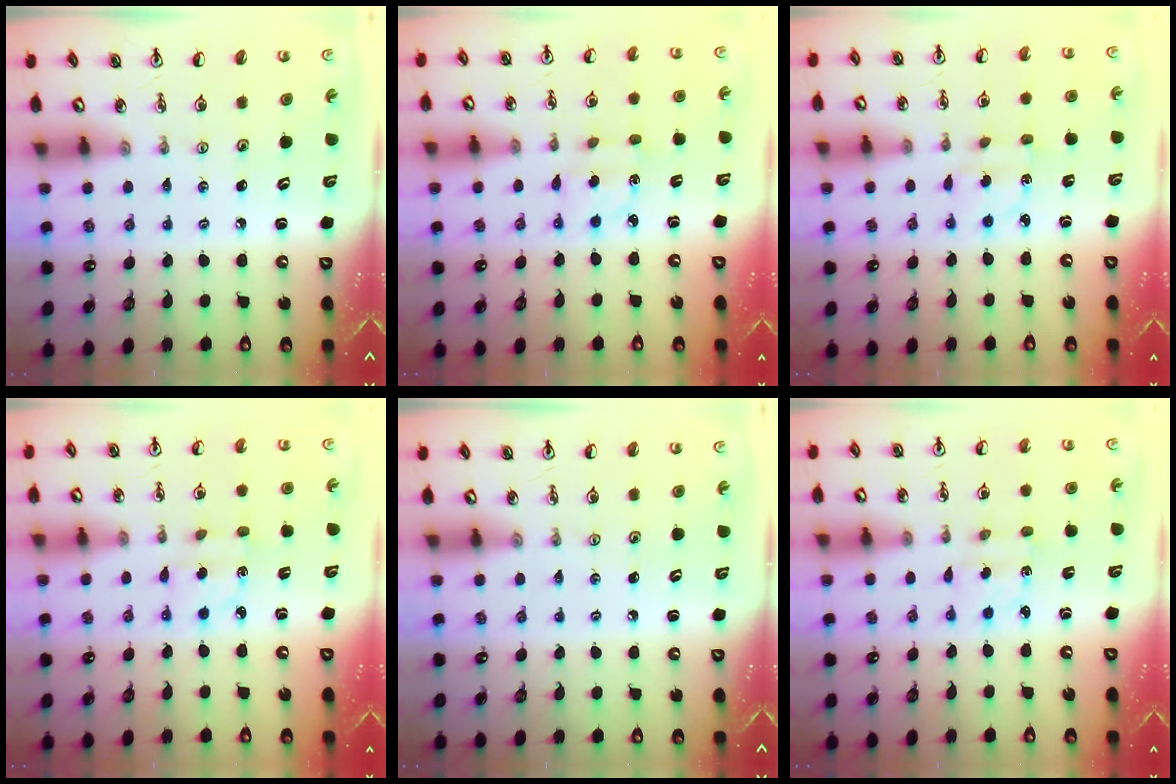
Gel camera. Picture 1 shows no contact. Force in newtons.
{"total": 2.9, "press": 2.8, "slide": 0.7}
{"total": 2.7, "press": 2.7, "slide": 0.5}
{"total": 2.9, "press": 2.8, "slide": 0.7}
{"total": 0.0}
{"total": 2.4, "press": 2.3, "slide": 0.6}